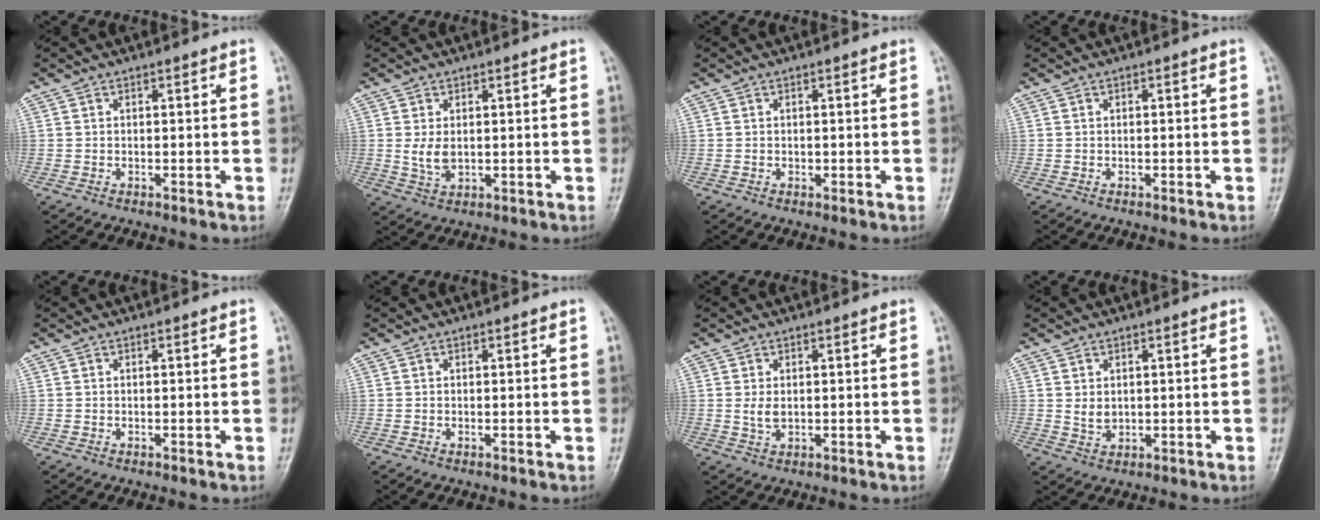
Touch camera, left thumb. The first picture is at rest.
{"total": 3.9, "force": [0.7, 2.4, 3.0], "torque": [-0.052, -0.011, 0.022]}
{"total": 0.5, "force": [0.3, 0.4, 0.2], "torque": [-0.002, -0.002, 0.003]}
{"total": 0.0}
{"total": 0.0}
{"total": 0.0}
{"total": 2.6, "force": [0.7, 1.5, 2.0], "torque": [-0.033, -0.008, 0.016]}
{"total": 2.7, "force": [1.0, 1.9, 1.7], "torque": [-0.022, -0.011, 0.024]}